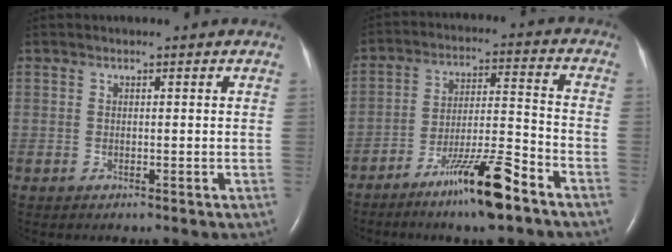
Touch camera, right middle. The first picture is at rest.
{"total": 11.4, "force": [-7.7, 0.6, 8.3], "torque": [-0.146, -0.012, -0.138]}